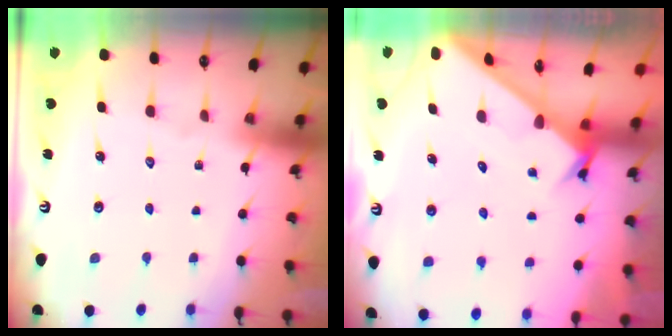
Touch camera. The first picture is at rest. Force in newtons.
{"total": 2.6, "press": 2.6, "slide": 0.3}